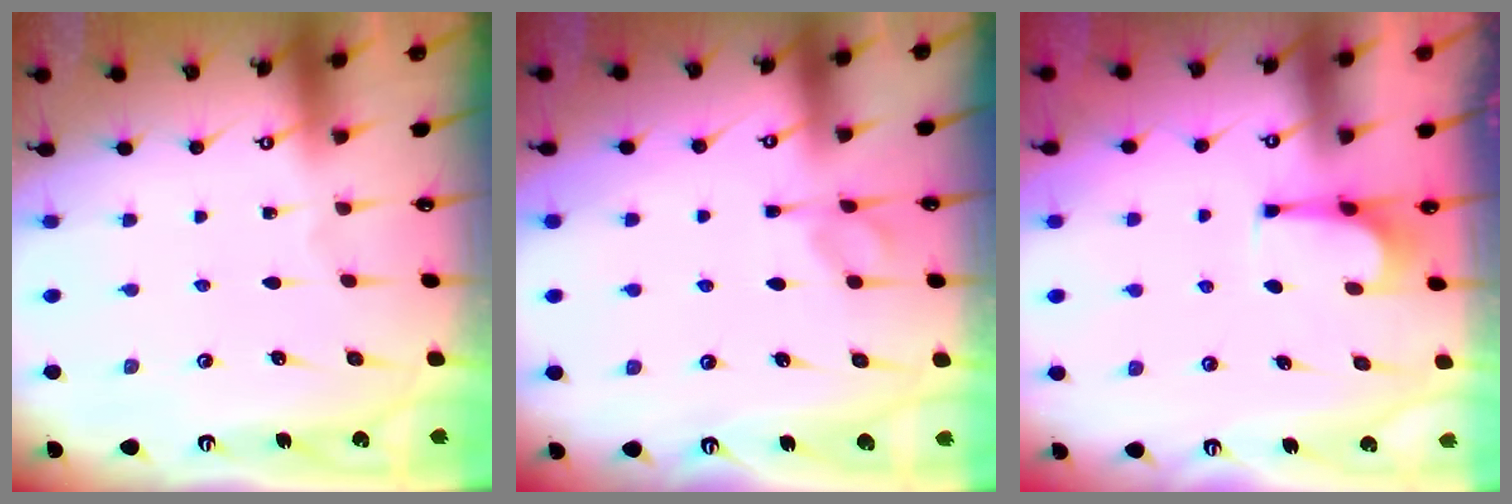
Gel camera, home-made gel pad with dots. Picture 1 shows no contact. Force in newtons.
{"total": 5.0, "press": 4.9, "slide": 0.7}
{"total": 1.4, "press": 1.4, "slide": 0.4}